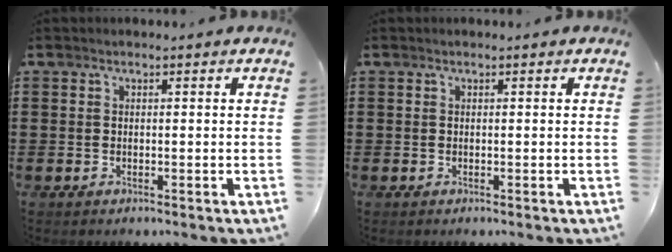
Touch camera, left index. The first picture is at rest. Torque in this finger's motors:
{"motor_torque": [0.05, -0.07, 0.04, 0.01]}